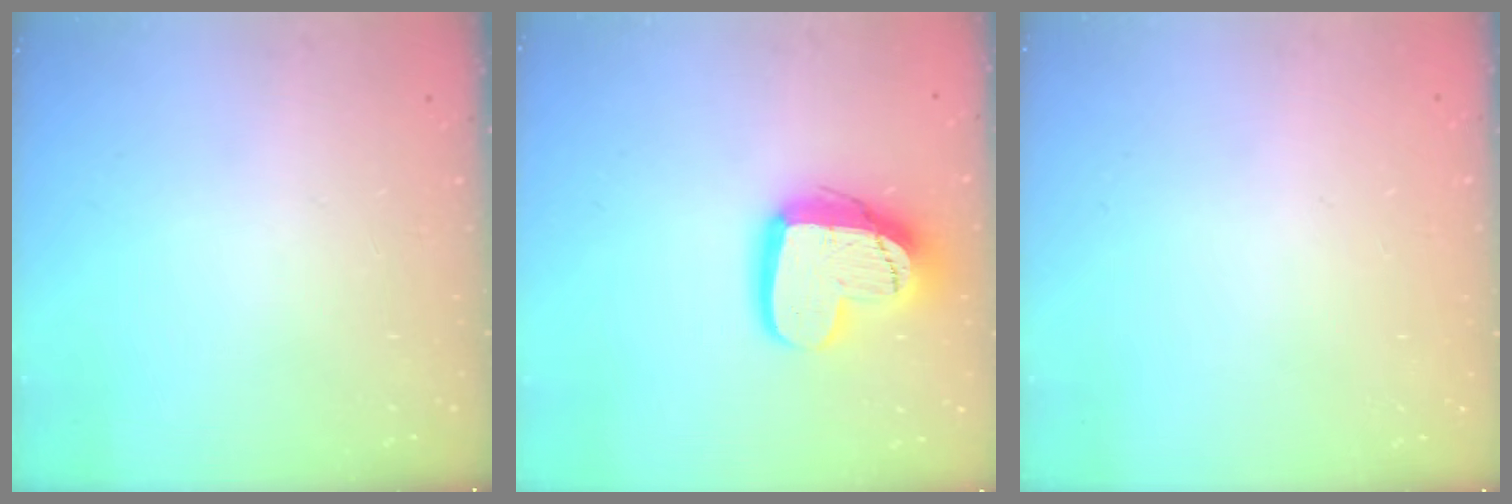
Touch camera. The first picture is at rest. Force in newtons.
{"total": 19.0, "press": 18.9, "slide": 1.6}
{"total": 0.0}